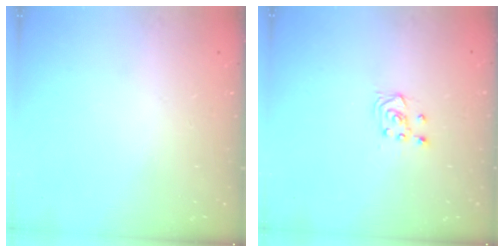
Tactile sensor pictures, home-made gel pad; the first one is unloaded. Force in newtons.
{"total": 3.9, "press": 3.8, "slide": 0.7}